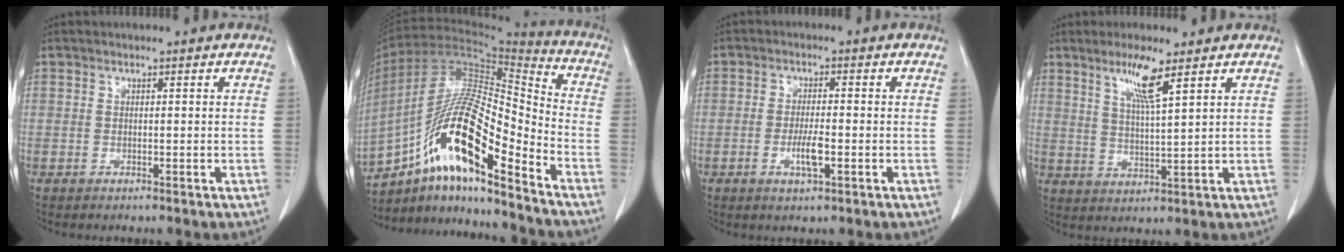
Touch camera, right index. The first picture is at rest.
{"total": 19.4, "force": [-10.9, 3.2, 15.7], "torque": [-0.313, 0.006, -0.196]}
{"total": 3.8, "force": [-1.2, 0.7, 3.6], "torque": [-0.070, -0.003, -0.021]}
{"total": 6.1, "force": [3.7, -0.4, 4.8], "torque": [-0.093, -0.007, 0.070]}